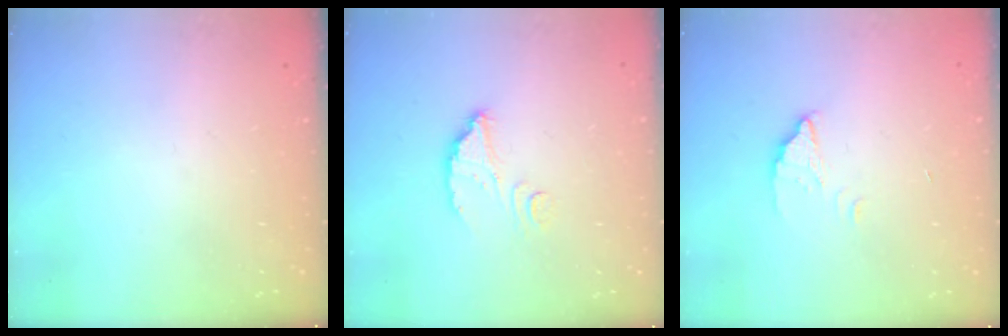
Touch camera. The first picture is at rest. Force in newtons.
{"total": 4.6, "press": 4.5, "slide": 0.2}
{"total": 1.8, "press": 1.8, "slide": 0.1}